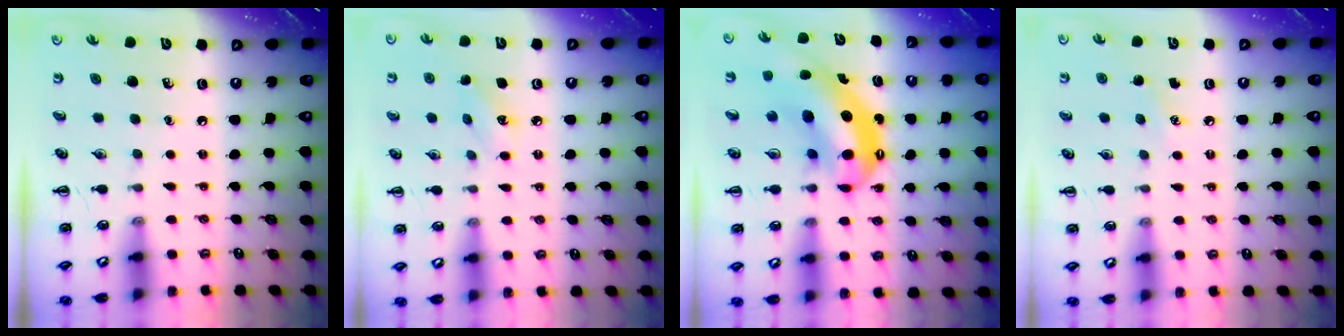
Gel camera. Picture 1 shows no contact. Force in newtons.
{"total": 5.4, "press": 5.2, "slide": 1.5}
{"total": 9.7, "press": 9.4, "slide": 2.4}
{"total": 5.2, "press": 5.0, "slide": 1.4}